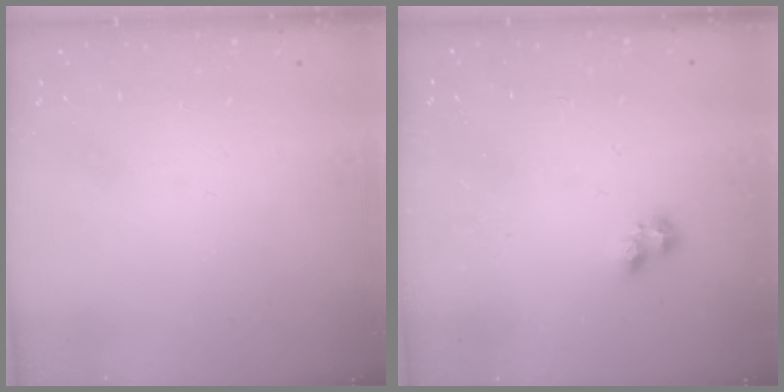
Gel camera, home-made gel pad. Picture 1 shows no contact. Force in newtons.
{"total": 2.8, "press": 2.7, "slide": 0.5}